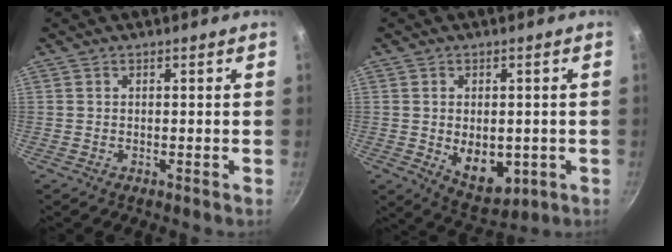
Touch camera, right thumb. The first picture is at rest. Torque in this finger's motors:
{"motor_torque": [-0.39, 0.41, -0.06, 0.31, 0.07]}